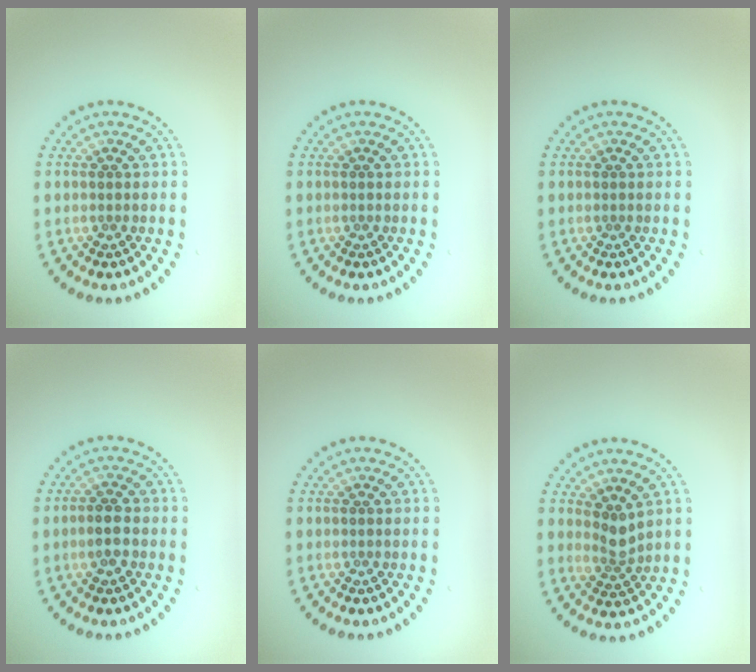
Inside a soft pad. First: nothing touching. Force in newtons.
{"total": 0.0}
{"total": 0.0}
{"total": 2.1, "press": 2.0, "slide": 0.5}
{"total": 0.0}
{"total": 2.0, "press": 1.5, "slide": 1.3}